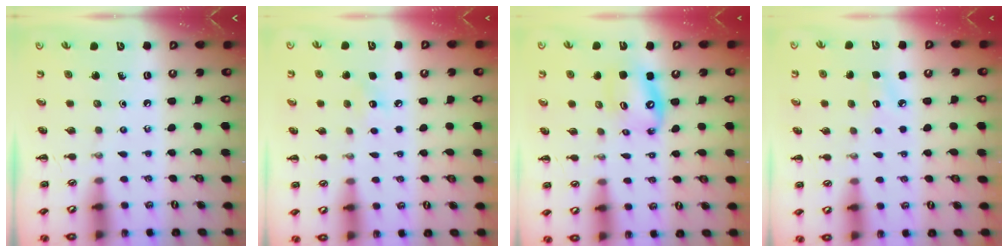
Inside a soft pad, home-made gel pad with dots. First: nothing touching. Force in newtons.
{"total": 5.8, "press": 5.6, "slide": 1.6}
{"total": 9.6, "press": 9.3, "slide": 2.4}
{"total": 5.5, "press": 5.2, "slide": 1.6}